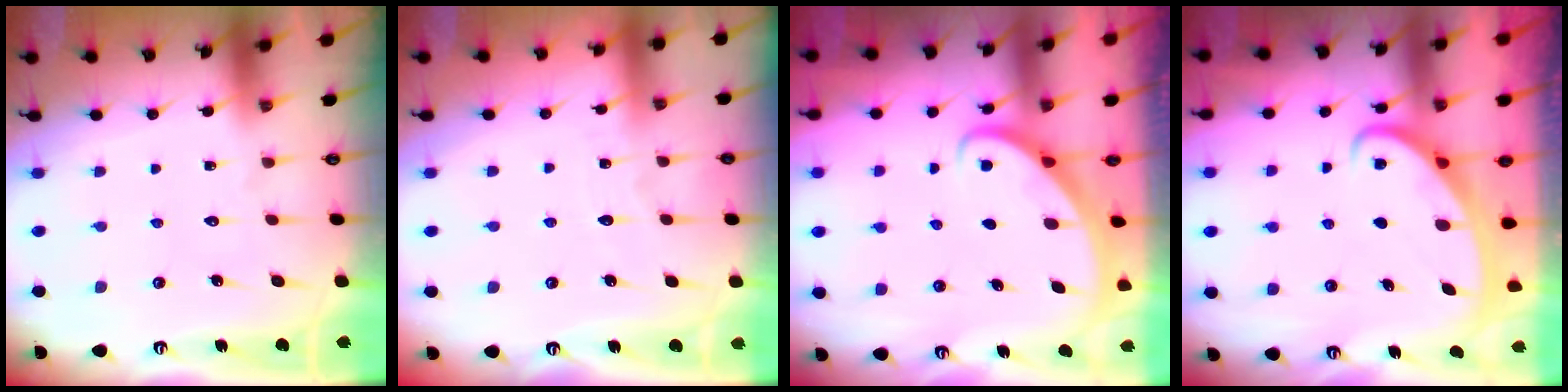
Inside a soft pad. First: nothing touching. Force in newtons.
{"total": 2.6, "press": 2.6, "slide": 0.3}
{"total": 2.8, "press": 2.8, "slide": 0.2}
{"total": 2.6, "press": 2.6, "slide": 0.3}